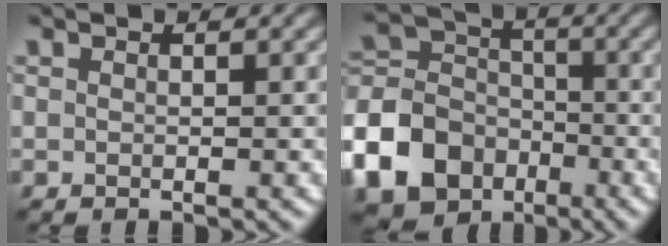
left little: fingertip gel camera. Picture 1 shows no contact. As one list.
[{"total": 11.5, "force": [-5.5, 9.0, 4.5], "torque": [-0.116, -0.014, -0.126]}]